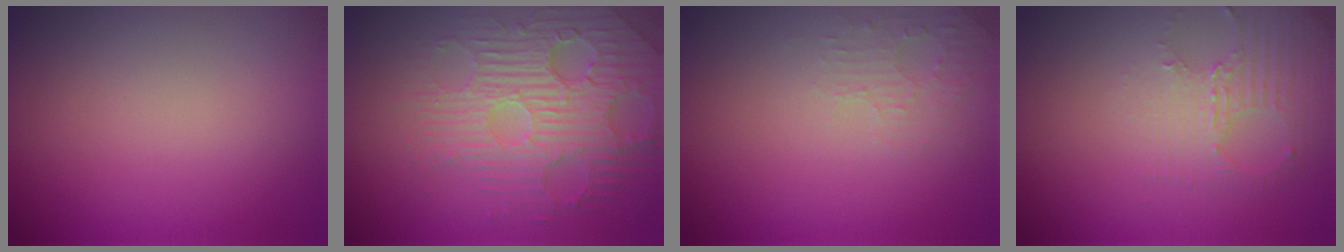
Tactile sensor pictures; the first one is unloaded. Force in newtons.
{"total": 4.8, "press": 4.3, "slide": 2.2}
{"total": 1.6, "press": 1.6, "slide": 0.4}
{"total": 2.6, "press": 1.9, "slide": 1.9}